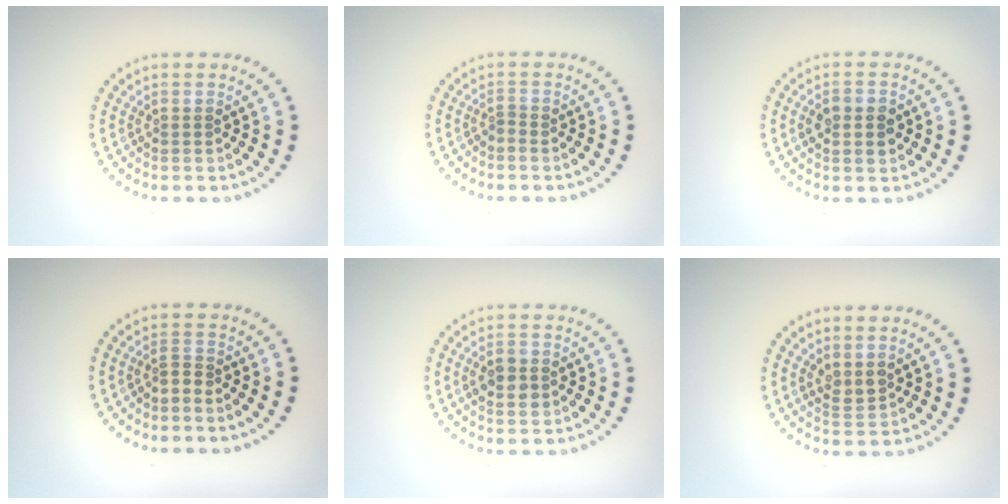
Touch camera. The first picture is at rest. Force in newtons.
{"total": 0.6, "press": 0.2, "slide": 0.6}
{"total": 2.9, "press": 2.9, "slide": 0.0}
{"total": 1.0, "press": 0.5, "slide": 0.9}
{"total": 2.7, "press": 2.7, "slide": 0.1}
{"total": 1.4, "press": 1.3, "slide": 0.5}